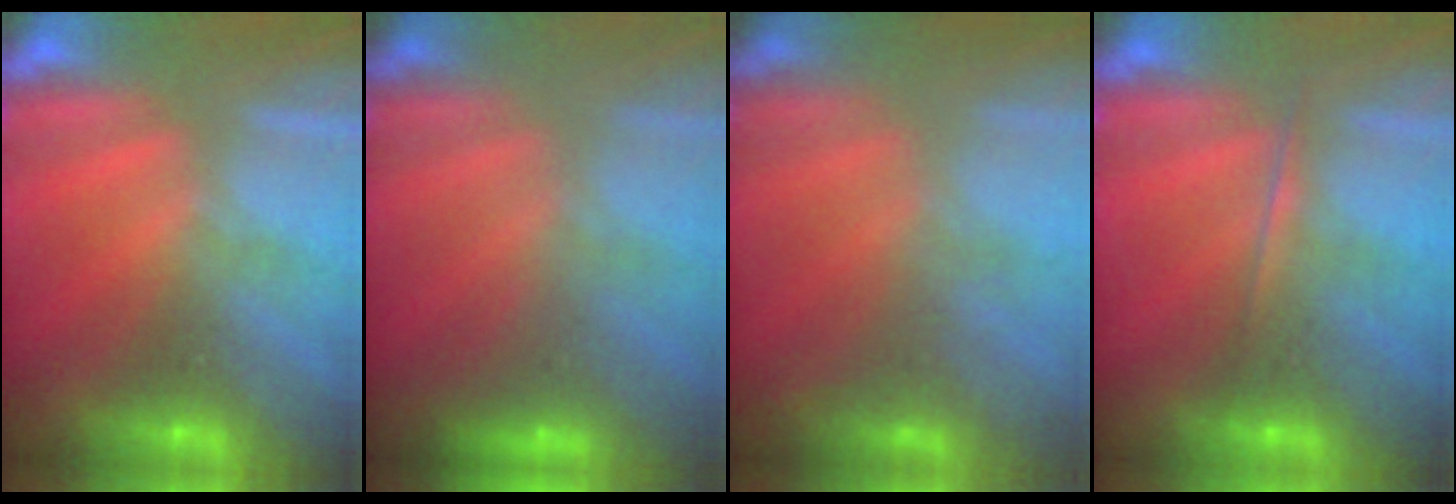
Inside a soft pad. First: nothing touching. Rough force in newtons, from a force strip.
{"total": 3.0}
{"total": 7.5}
{"total": 1.7}